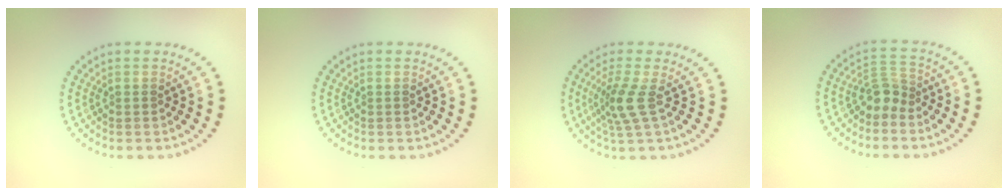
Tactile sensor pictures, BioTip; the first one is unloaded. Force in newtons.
{"total": 0.0}
{"total": 2.8, "press": 2.0, "slide": 2.0}
{"total": 2.2, "press": 1.6, "slide": 1.5}